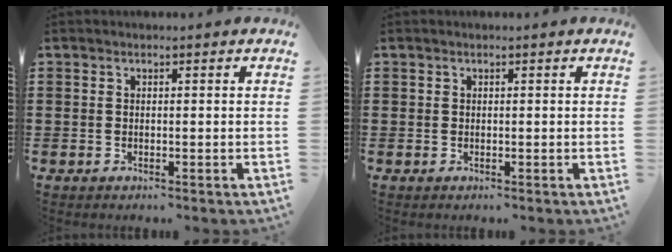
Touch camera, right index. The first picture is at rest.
{"total": 0.0}